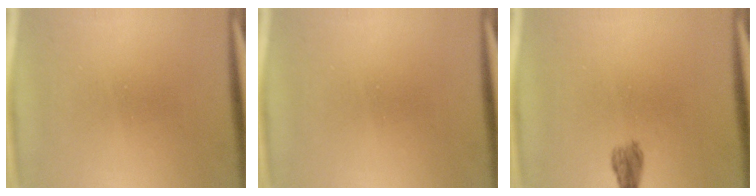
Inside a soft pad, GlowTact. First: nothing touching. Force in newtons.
{"total": 0.0}
{"total": 1.6}